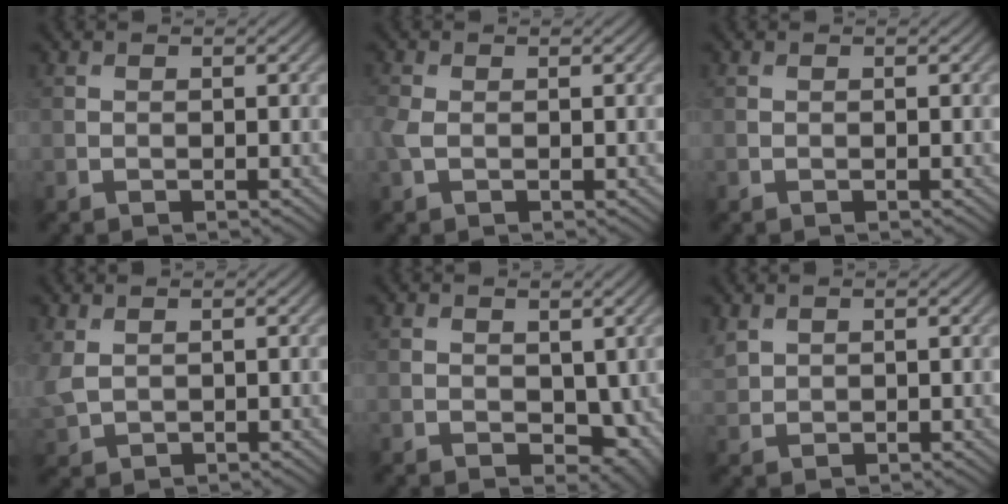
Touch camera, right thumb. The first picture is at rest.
{"total": 1.8, "force": [-0.1, 1.1, 1.4], "torque": [-0.045, 0.001, -0.003]}
{"total": 0.0}
{"total": 3.1, "force": [1.0, 1.9, 2.3], "torque": [-0.077, 0.003, 0.023]}
{"total": 4.0, "force": [0.4, 2.8, 2.8], "torque": [-0.045, -0.013, 0.014]}
{"total": 1.7, "force": [1.2, 0.9, 0.7], "torque": [-0.025, 0.003, 0.033]}